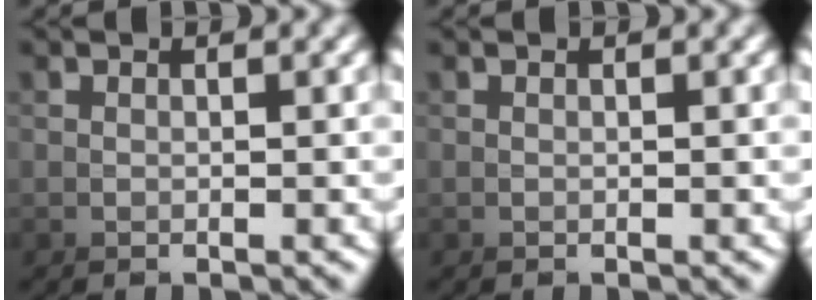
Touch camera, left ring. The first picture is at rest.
{"total": 0.0}